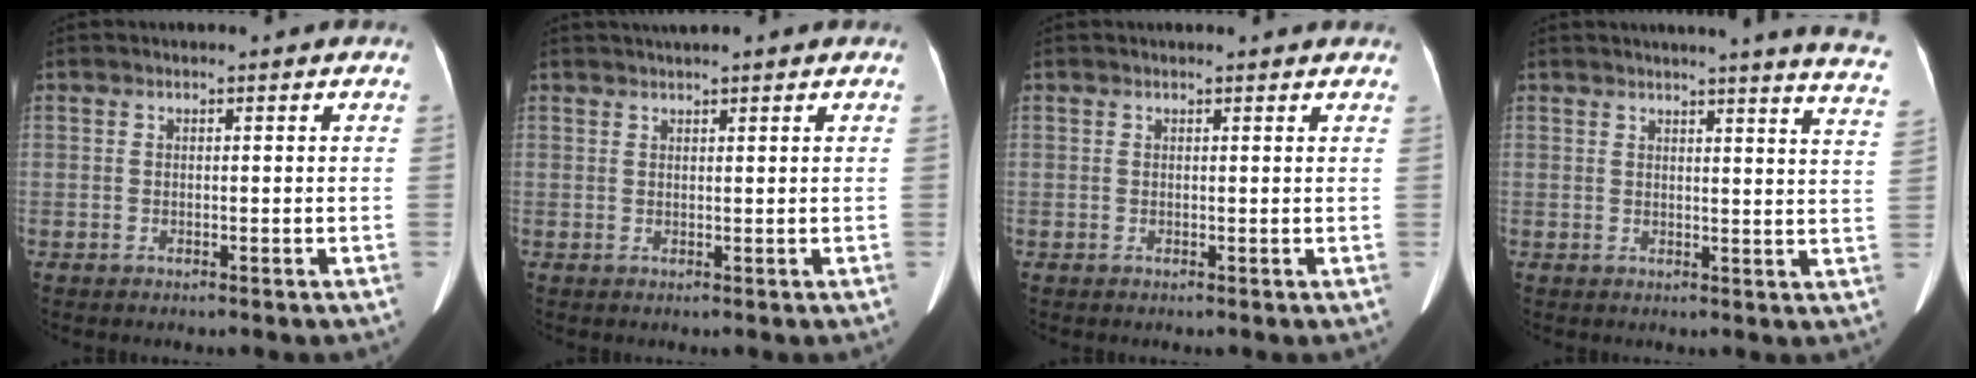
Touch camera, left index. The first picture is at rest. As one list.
[{"total": 4.0, "force": [3.5, 0.3, 2.0], "torque": [-0.029, 0.035, 0.053]}, {"total": 3.3, "force": [3.2, 0.4, 0.9], "torque": [-0.014, 0.013, 0.027]}, {"total": 14.5, "force": [13.1, -0.8, 6.1], "torque": [-0.074, -0.075, 0.127]}]